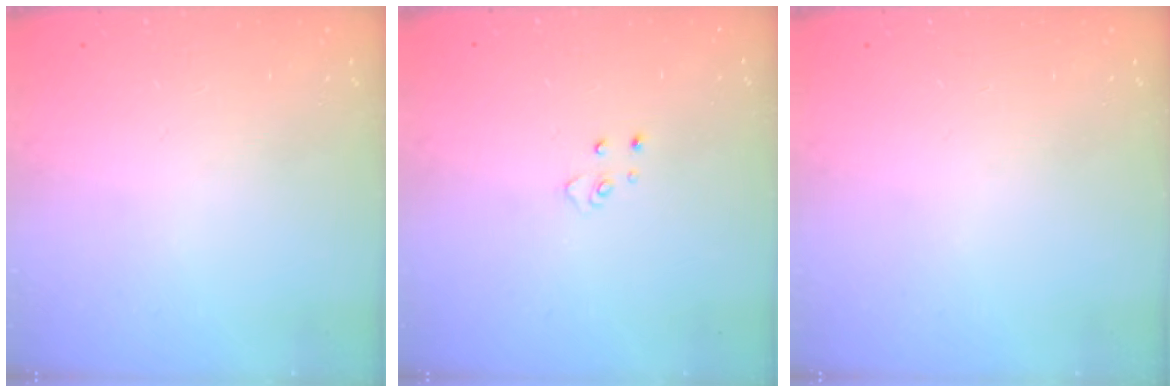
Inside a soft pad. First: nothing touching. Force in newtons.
{"total": 4.0, "press": 4.0, "slide": 0.4}
{"total": 0.0}